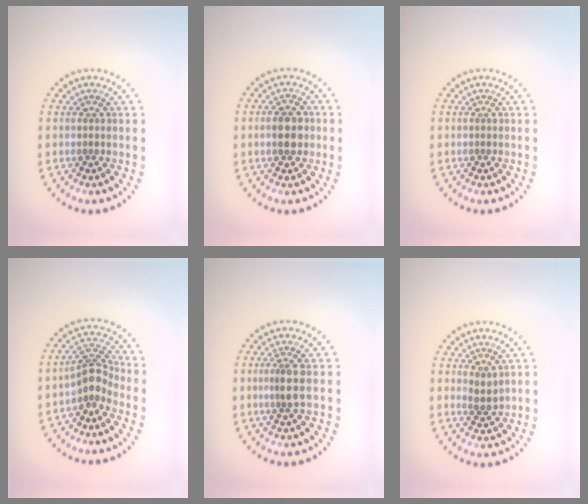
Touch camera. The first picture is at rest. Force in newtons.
{"total": 2.7, "press": 2.7, "slide": 0.1}
{"total": 0.0}
{"total": 2.9, "press": 2.0, "slide": 2.1}
{"total": 2.0, "press": 1.5, "slide": 1.3}
{"total": 1.4, "press": 1.1, "slide": 0.8}